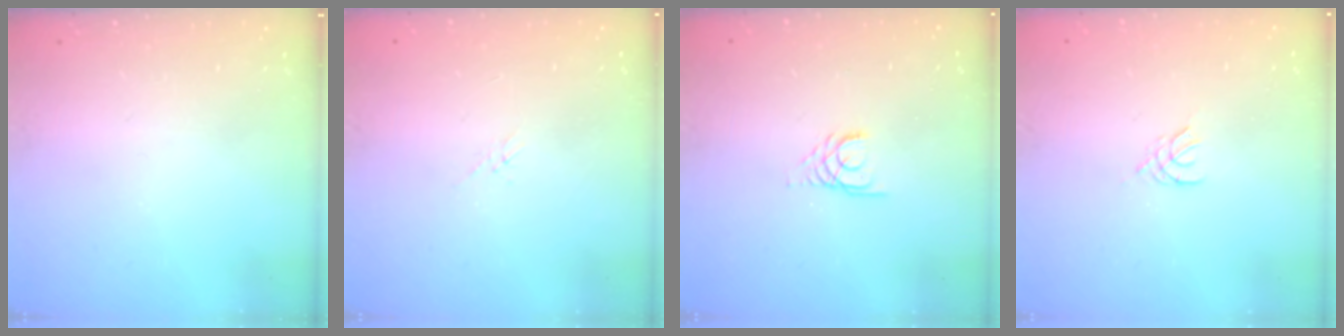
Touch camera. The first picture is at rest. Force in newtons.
{"total": 0.5, "press": 0.5, "slide": 0.2}
{"total": 3.0, "press": 2.9, "slide": 0.3}
{"total": 2.1, "press": 2.0, "slide": 0.4}